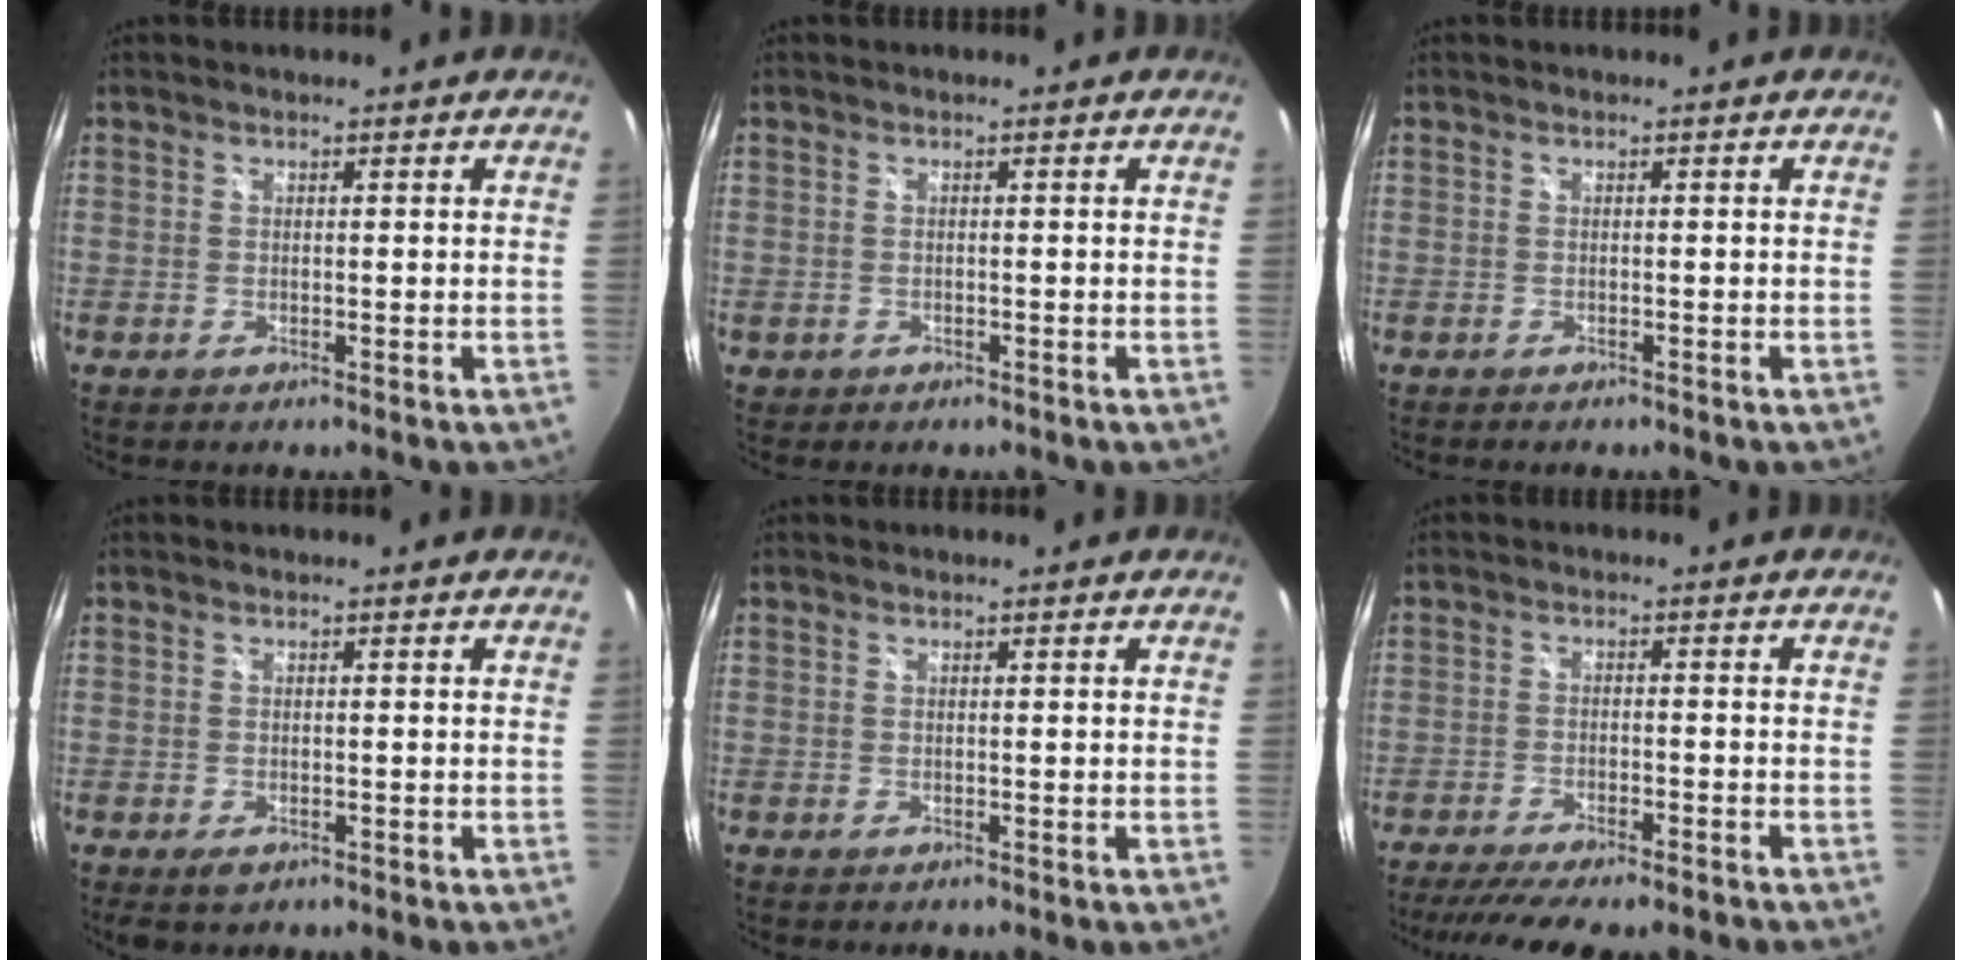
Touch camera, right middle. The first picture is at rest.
{"total": 1.1, "force": [-0.5, 1.0, 0.3], "torque": [-0.010, -0.003, -0.005]}
{"total": 0.8, "force": [-0.7, 0.2, 0.3], "torque": [-0.005, -0.006, -0.012]}
{"total": 2.2, "force": [-1.2, 1.3, 1.3], "torque": [-0.024, -0.008, -0.018]}
{"total": 0.0}
{"total": 13.3, "force": [-11.0, 2.8, 6.9], "torque": [-0.143, -0.038, -0.163]}